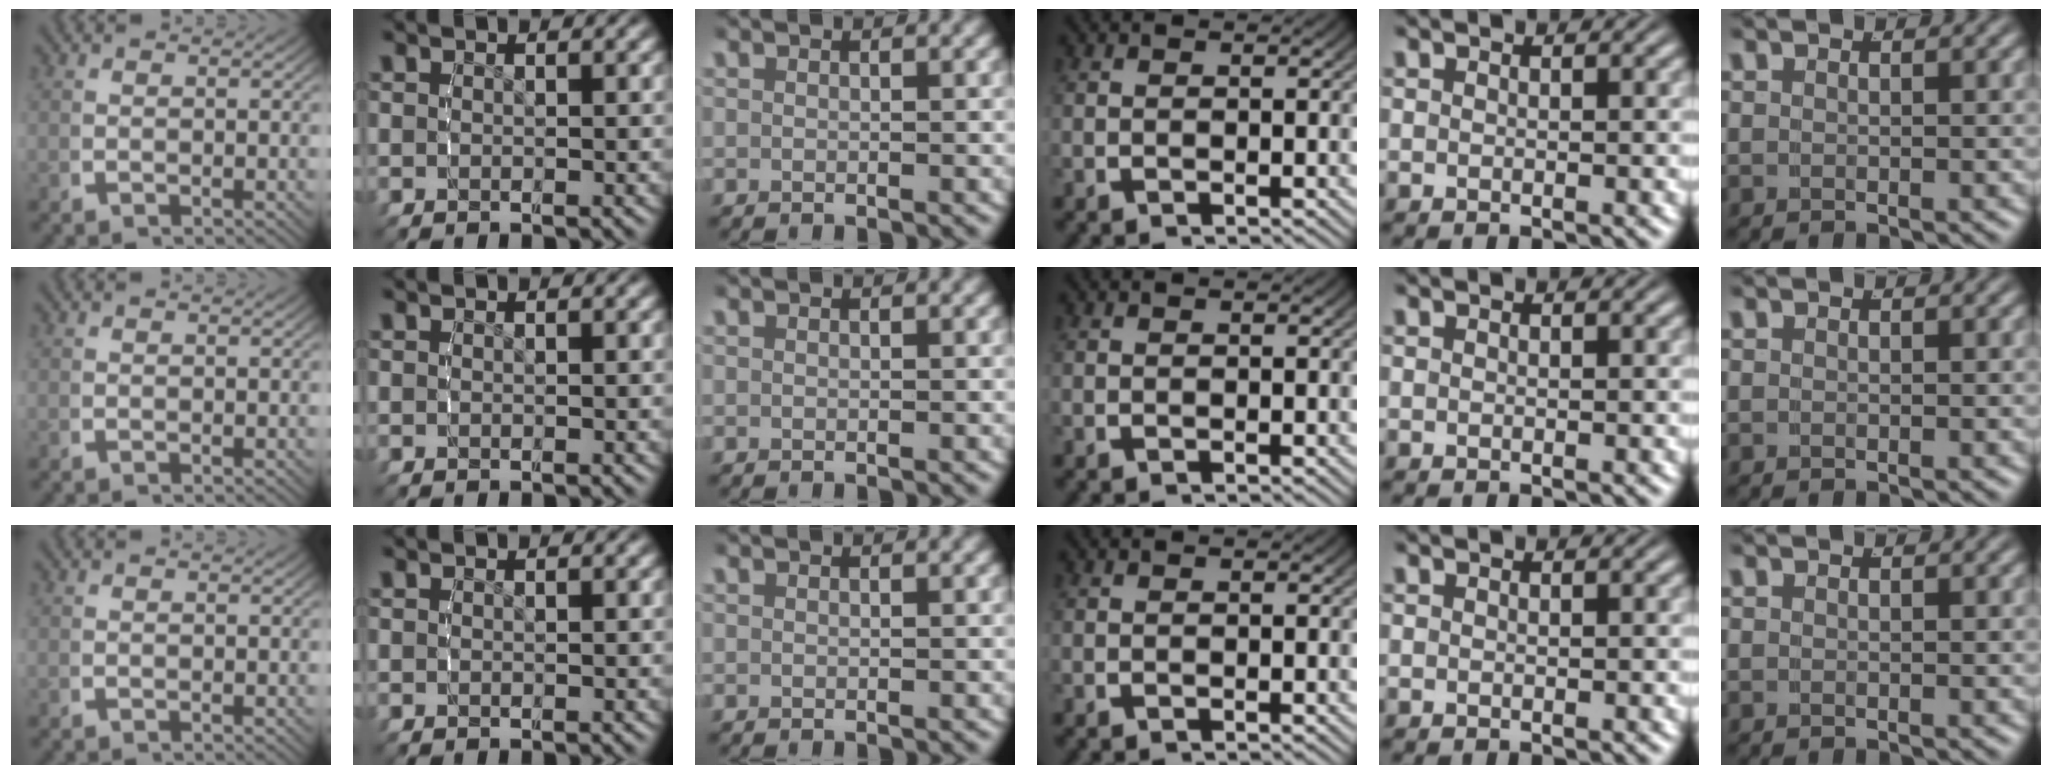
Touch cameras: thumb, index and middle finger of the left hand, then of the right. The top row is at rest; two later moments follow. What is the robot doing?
{"motion": "reach", "object": "paper towel"}